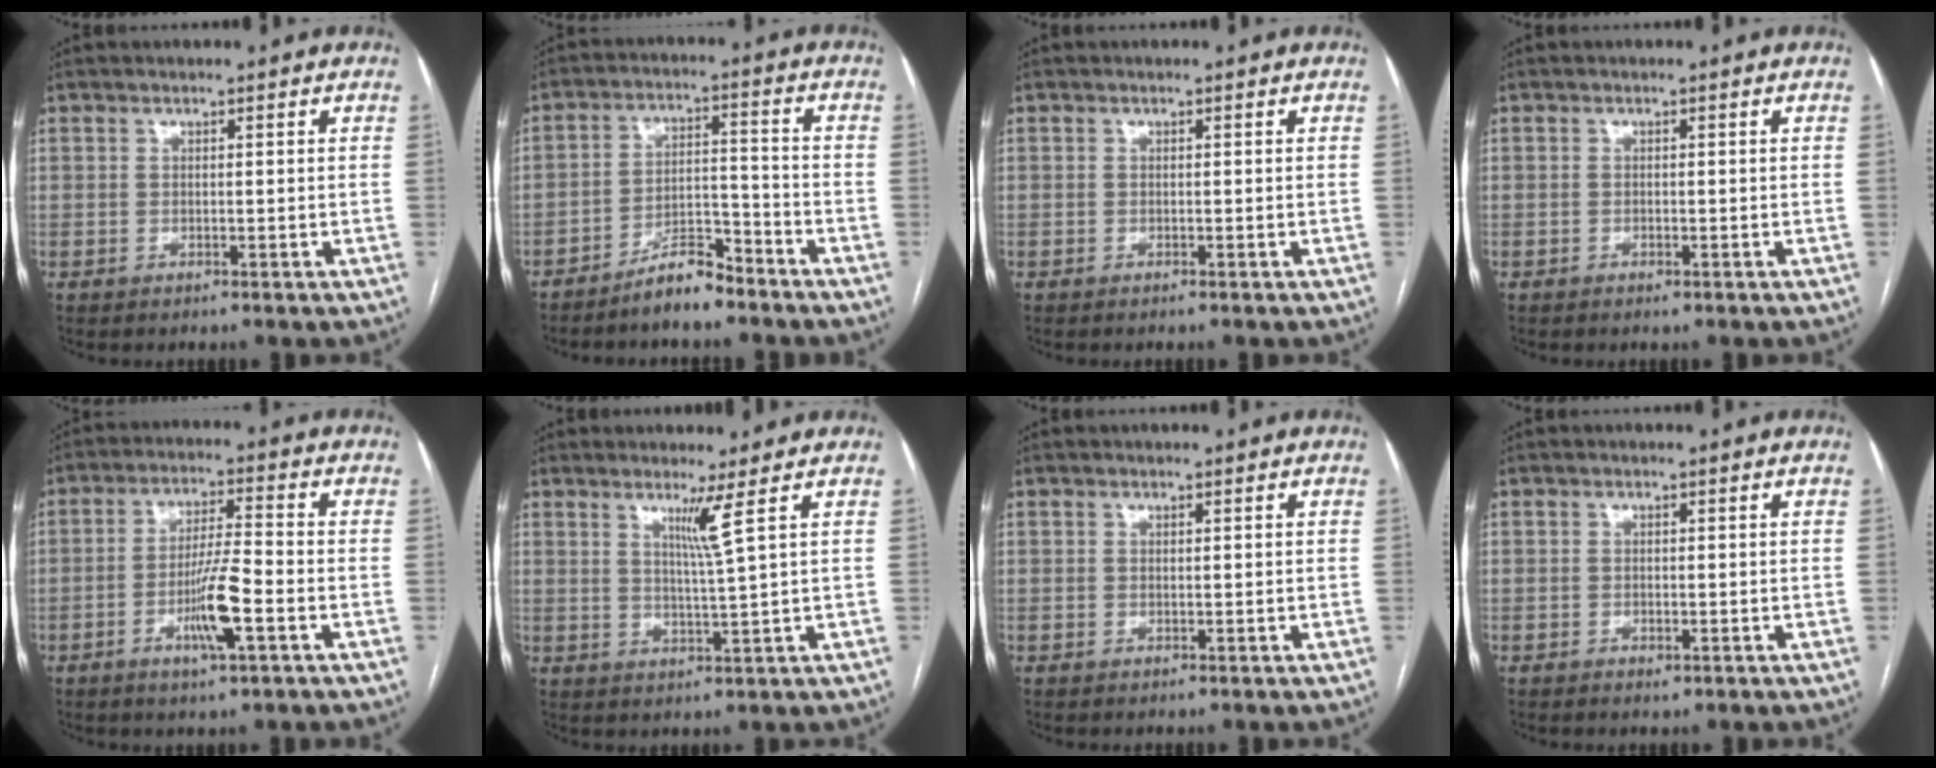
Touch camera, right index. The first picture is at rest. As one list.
[{"total": 6.6, "force": [-5.6, 1.5, 3.2], "torque": [-0.052, 0.006, -0.102]}, {"total": 0.0}, {"total": 0.5, "force": [-0.4, 0.2, 0.3], "torque": [-0.007, 0.000, -0.004]}, {"total": 8.3, "force": [-3.1, 0.6, 7.7], "torque": [-0.145, -0.004, -0.056]}, {"total": 3.8, "force": [1.9, -1.7, 2.8], "torque": [-0.055, -0.018, 0.042]}, {"total": 0.0}, {"total": 0.9, "force": [-0.5, 0.5, 0.6], "torque": [-0.008, 0.000, -0.003]}]